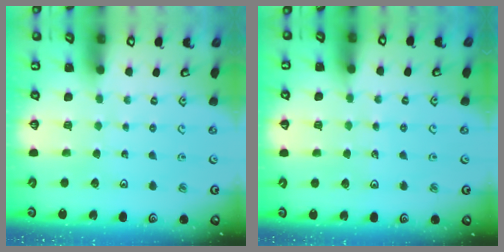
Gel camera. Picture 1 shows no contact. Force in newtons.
{"total": 3.7, "press": 3.6, "slide": 0.6}